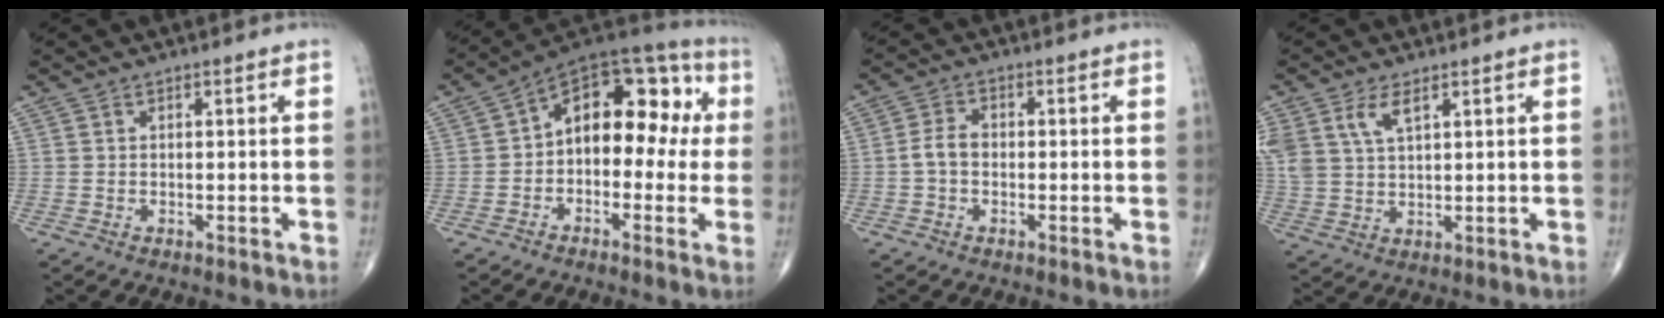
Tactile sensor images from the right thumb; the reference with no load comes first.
{"total": 16.1, "force": [0.8, 9.9, 12.7], "torque": [-0.131, 0.054, -0.006]}
{"total": 3.5, "force": [-0.7, 2.3, 2.5], "torque": [-0.049, 0.013, -0.018]}
{"total": 8.0, "force": [4.0, 4.1, 5.6], "torque": [-0.125, -0.006, 0.086]}